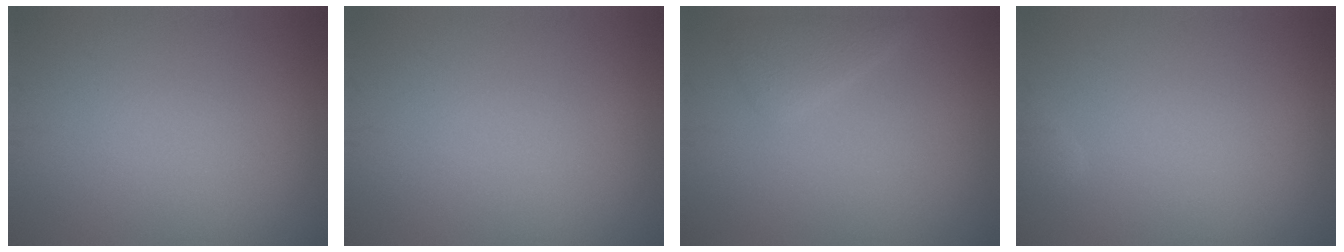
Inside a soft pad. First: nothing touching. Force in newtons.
{"total": 0.0}
{"total": 1.7, "press": 1.7, "slide": 0.0}
{"total": 0.6, "press": 0.6, "slide": 0.1}